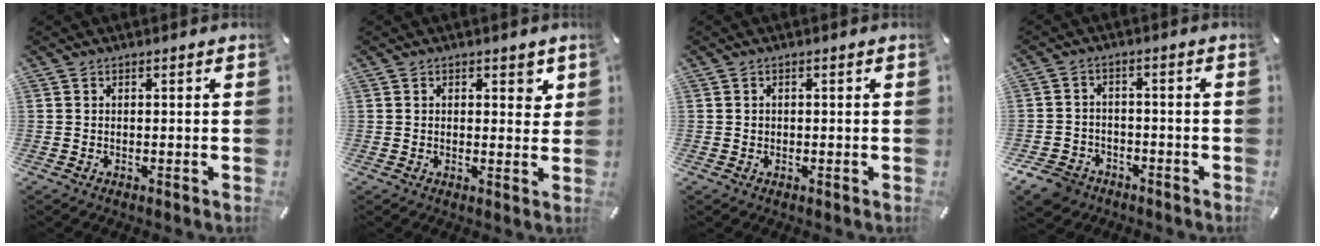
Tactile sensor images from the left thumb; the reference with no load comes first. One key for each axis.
{"total": 2.9, "fx": 1.4, "fy": 1.8, "fz": 1.8, "tx": -0.006, "ty": -0.006, "tz": 0.016}
{"total": 0.7, "fx": -0.1, "fy": 0.7, "fz": 0.2, "tx": -0.002, "ty": 0.006, "tz": -0.004}
{"total": 6.6, "fx": -4.5, "fy": 4.5, "fz": 1.8, "tx": -0.046, "ty": 0.026, "tz": -0.088}